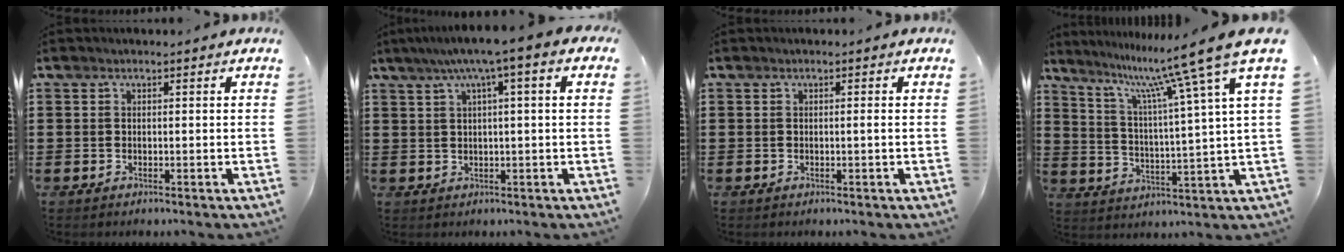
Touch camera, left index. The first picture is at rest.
{"total": 5.0, "force": [1.5, 0.0, 4.8], "torque": [-0.094, -0.001, 0.021]}
{"total": 0.6, "force": [-0.1, -0.1, 0.6], "torque": [-0.011, -0.002, -0.002]}
{"total": 11.5, "force": [8.7, -0.7, 7.4], "torque": [-0.161, -0.053, 0.133]}